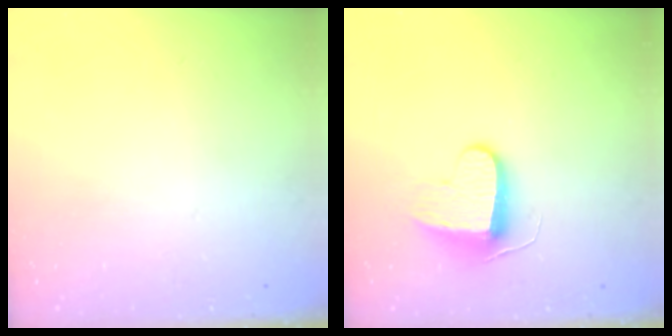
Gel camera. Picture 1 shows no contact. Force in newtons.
{"total": 8.9, "press": 8.9, "slide": 0.1}